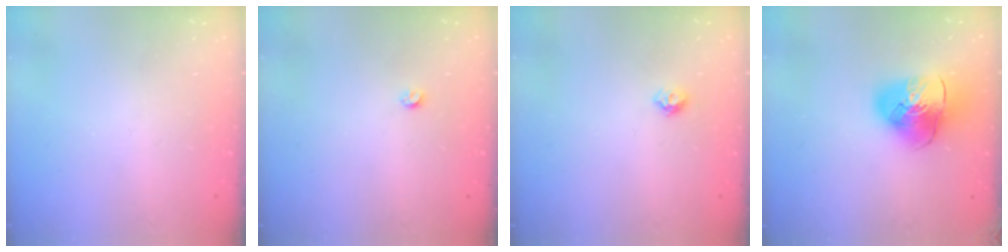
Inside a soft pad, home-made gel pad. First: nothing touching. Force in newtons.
{"total": 2.9, "press": 2.8, "slide": 0.5}
{"total": 6.1, "press": 6.0, "slide": 0.9}
{"total": 12.9, "press": 12.8, "slide": 1.8}